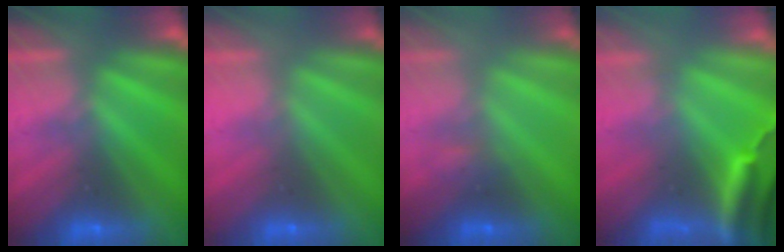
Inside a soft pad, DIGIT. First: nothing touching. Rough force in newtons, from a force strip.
{"total": 3.4}
{"total": 2.1}
{"total": 3.8}